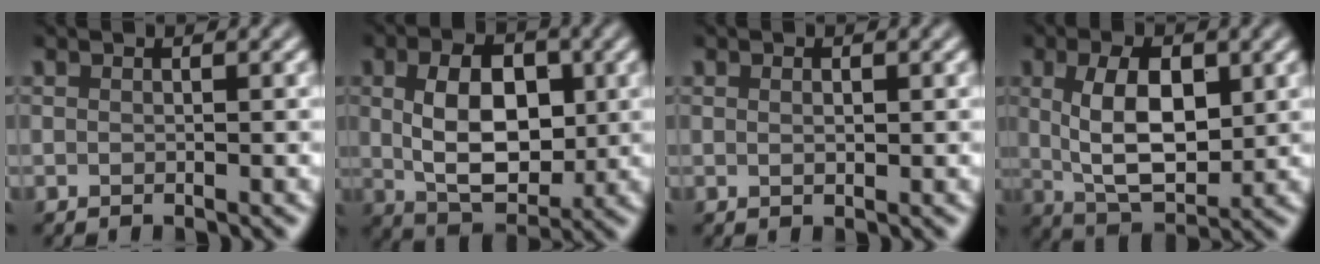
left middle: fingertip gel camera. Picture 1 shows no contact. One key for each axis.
{"total": 7.6, "fx": 0.7, "fy": 4.7, "fz": 5.9, "tx": -0.102, "ty": -0.001, "tz": 0.013}
{"total": 0.8, "fx": 0.2, "fy": 0.4, "fz": 0.6, "tx": -0.010, "ty": 0.000, "tz": 0.004}
{"total": 6.9, "fx": 1.1, "fy": 3.5, "fz": 5.9, "tx": -0.108, "ty": -0.001, "tz": 0.024}